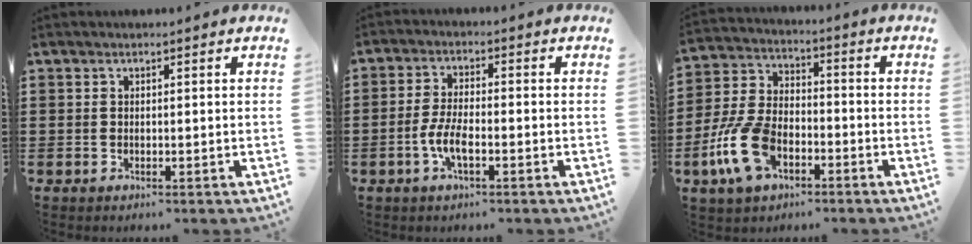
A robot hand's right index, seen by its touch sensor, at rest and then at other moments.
{"total": 4.8, "force": [-1.8, 1.3, 4.2], "torque": [-0.100, -0.009, -0.040]}
{"total": 10.2, "force": [-4.3, 5.9, 7.1], "torque": [-0.183, -0.003, -0.085]}